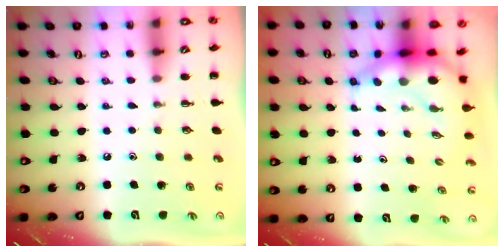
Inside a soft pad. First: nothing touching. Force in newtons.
{"total": 8.3, "press": 8.0, "slide": 2.1}